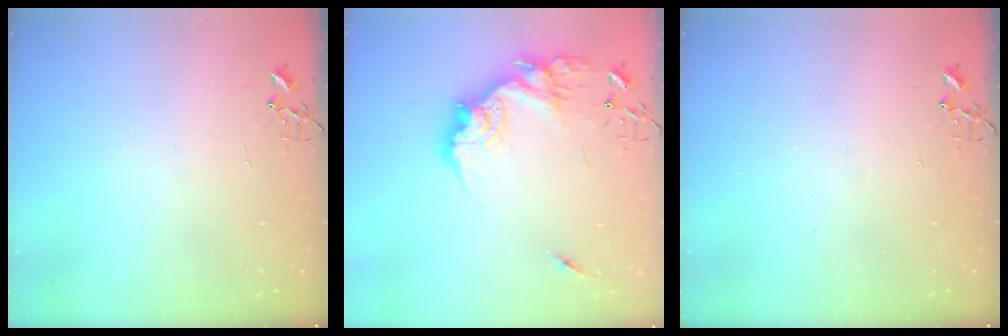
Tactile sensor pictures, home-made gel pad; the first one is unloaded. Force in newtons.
{"total": 18.4, "press": 18.3, "slide": 1.7}
{"total": 0.0}